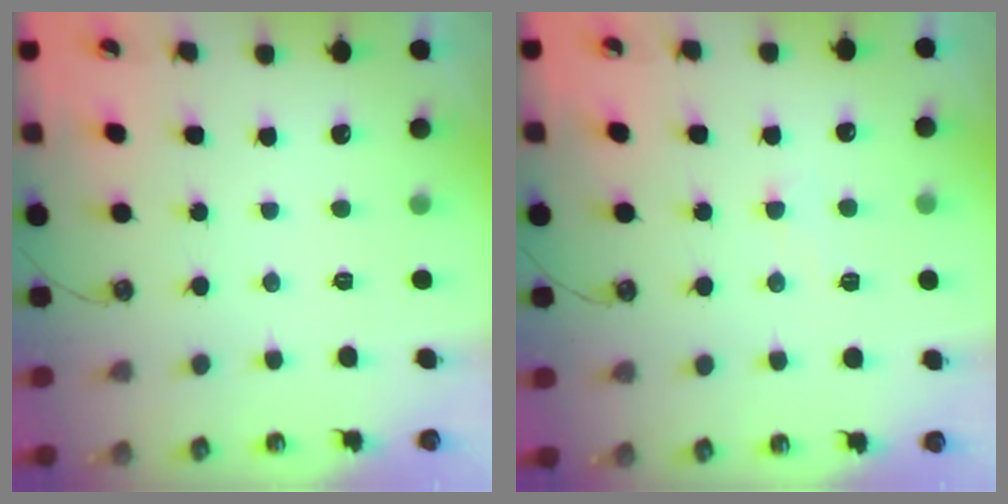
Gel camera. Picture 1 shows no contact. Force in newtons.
{"total": 4.1, "press": 4.1, "slide": 0.6}